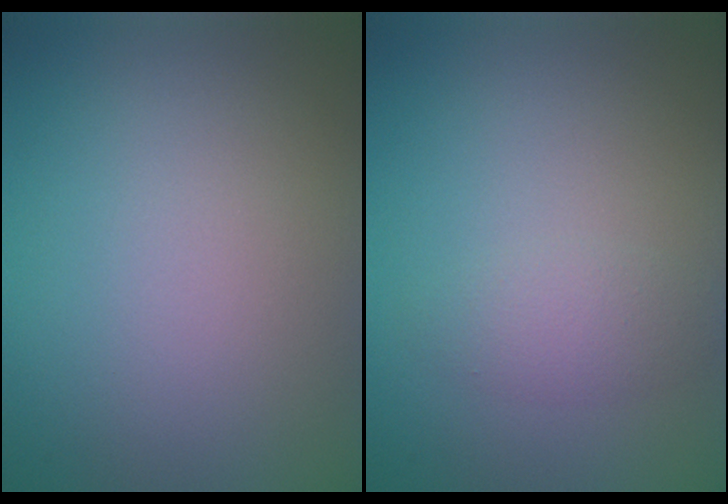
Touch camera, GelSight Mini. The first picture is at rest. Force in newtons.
{"total": 1.8, "press": 1.8, "slide": 0.2}